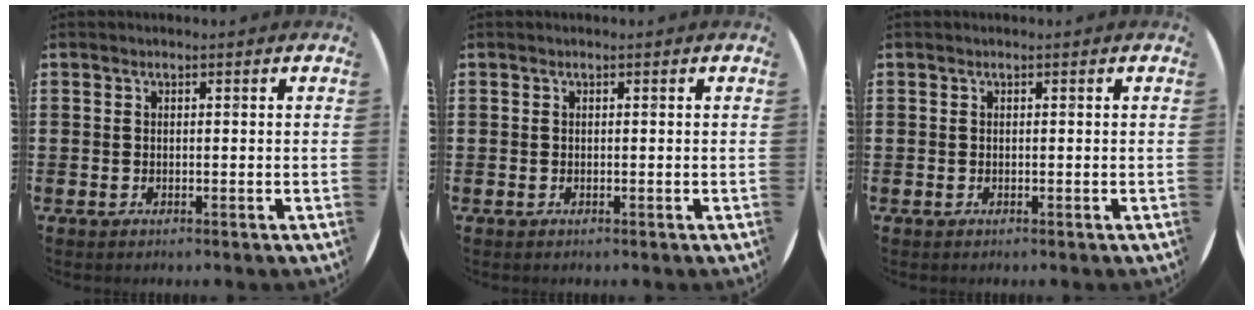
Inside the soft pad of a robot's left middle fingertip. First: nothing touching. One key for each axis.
{"total": 0.0}
{"total": 0.0}